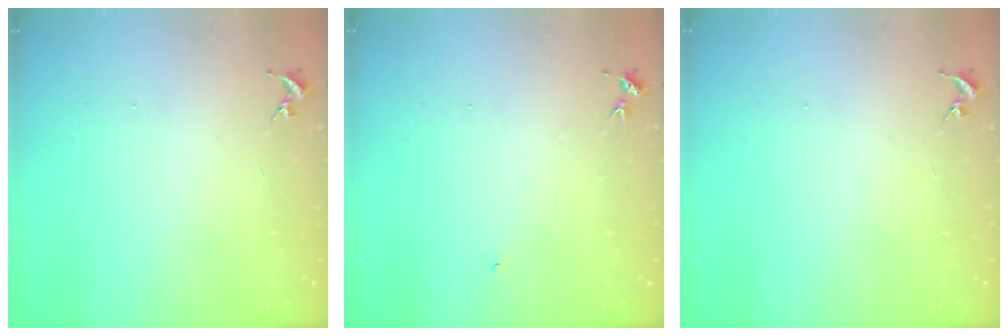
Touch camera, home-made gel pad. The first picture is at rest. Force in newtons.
{"total": 4.3, "press": 4.3, "slide": 0.5}
{"total": 0.0}